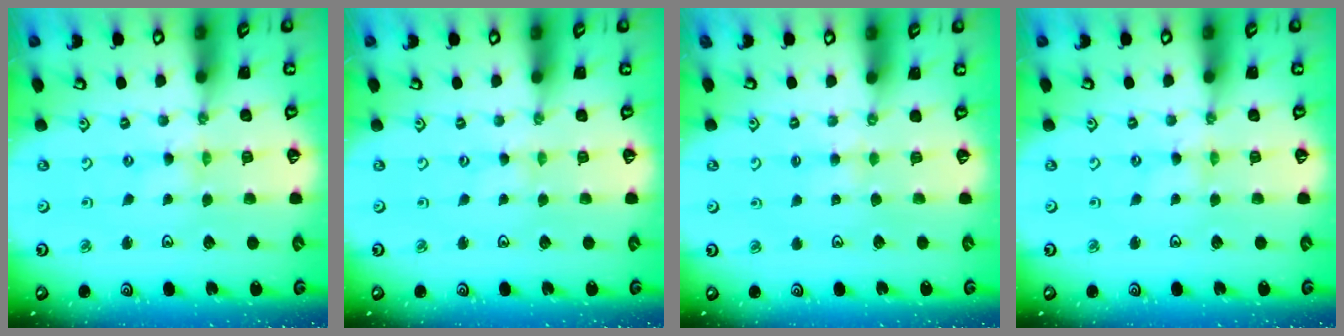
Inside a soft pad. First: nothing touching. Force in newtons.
{"total": 0.0}
{"total": 3.6, "press": 3.5, "slide": 0.6}
{"total": 0.0}